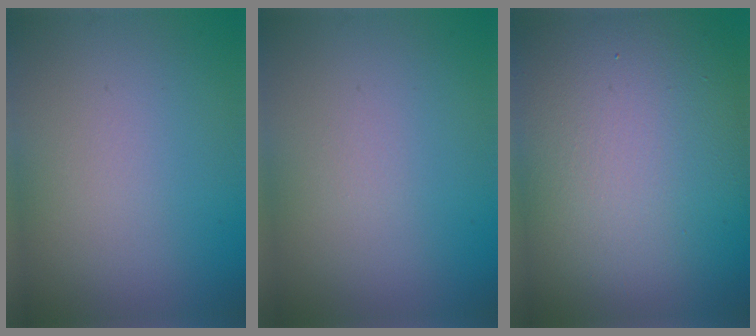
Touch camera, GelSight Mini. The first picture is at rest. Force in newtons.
{"total": 0.0}
{"total": 16.3, "press": 16.2, "slide": 1.1}